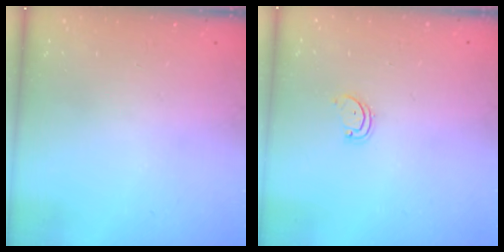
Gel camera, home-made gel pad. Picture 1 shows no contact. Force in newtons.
{"total": 2.3, "press": 2.3, "slide": 0.1}